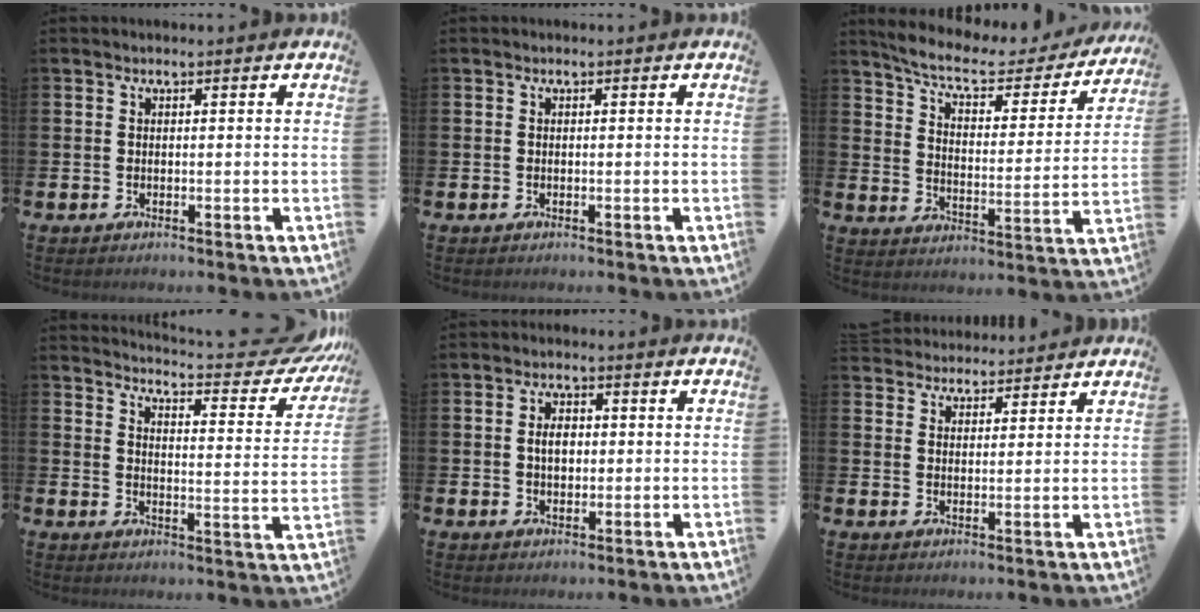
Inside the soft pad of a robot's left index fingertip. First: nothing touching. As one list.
[{"total": 0.0}, {"total": 7.5, "force": [6.5, 1.9, 3.2], "torque": [-0.085, -0.045, 0.106]}, {"total": 5.1, "force": [4.8, 0.2, 1.8], "torque": [-0.034, -0.052, 0.071]}, {"total": 3.1, "force": [0.4, 2.0, 2.3], "torque": [-0.015, -0.004, -0.001]}, {"total": 3.9, "force": [3.8, 0.8, -0.5], "torque": [-0.011, -0.016, 0.071]}]